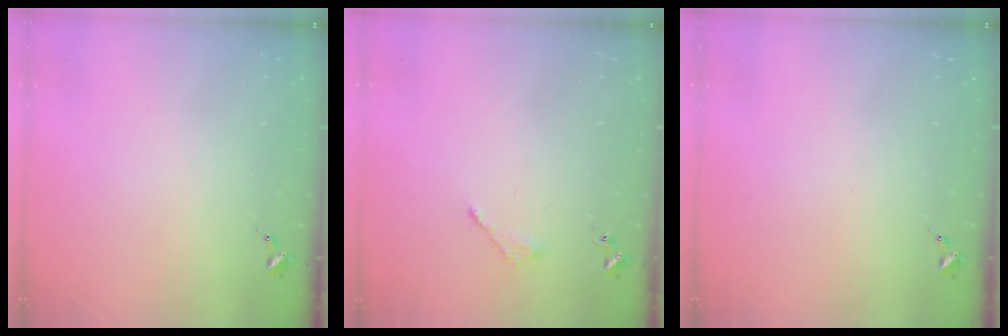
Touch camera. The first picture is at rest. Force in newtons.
{"total": 3.0, "press": 3.0, "slide": 0.4}
{"total": 0.0}